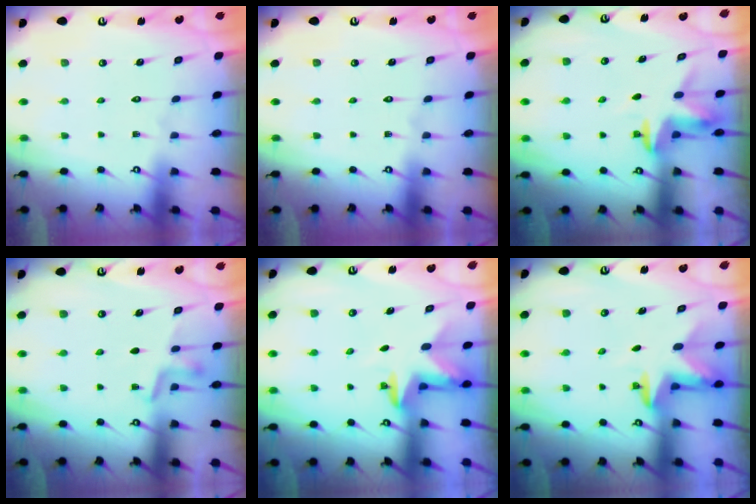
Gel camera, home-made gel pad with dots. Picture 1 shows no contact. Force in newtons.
{"total": 0.0}
{"total": 3.3, "press": 3.3, "slide": 0.2}
{"total": 3.0, "press": 2.9, "slide": 0.8}
{"total": 3.1, "press": 3.0, "slide": 0.7}
{"total": 3.1, "press": 3.0, "slide": 0.7}